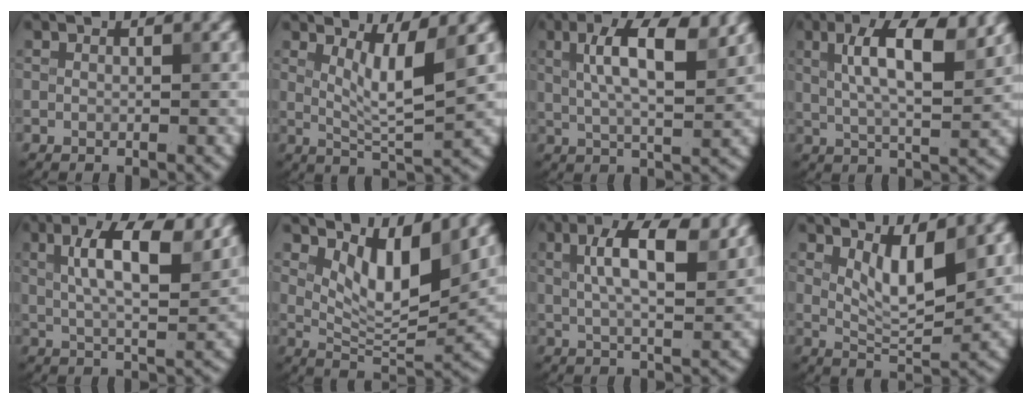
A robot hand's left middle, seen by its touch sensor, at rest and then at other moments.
{"total": 4.3, "force": [1.8, 0.8, 3.8], "torque": [-0.065, -0.010, 0.034]}
{"total": 7.6, "force": [2.7, 2.4, 6.7], "torque": [-0.112, 0.007, 0.044]}
{"total": 8.4, "force": [3.1, 2.6, 7.4], "torque": [-0.123, 0.009, 0.051]}
{"total": 8.5, "force": [3.1, 2.8, 7.4], "torque": [-0.121, 0.007, 0.052]}
{"total": 5.9, "force": [2.8, 2.3, 4.6], "torque": [-0.081, -0.013, 0.050]}
{"total": 7.4, "force": [2.6, 2.6, 6.4], "torque": [-0.106, 0.006, 0.042]}
{"total": 5.0, "force": [1.9, 1.7, 4.3], "torque": [-0.076, -0.005, 0.038]}